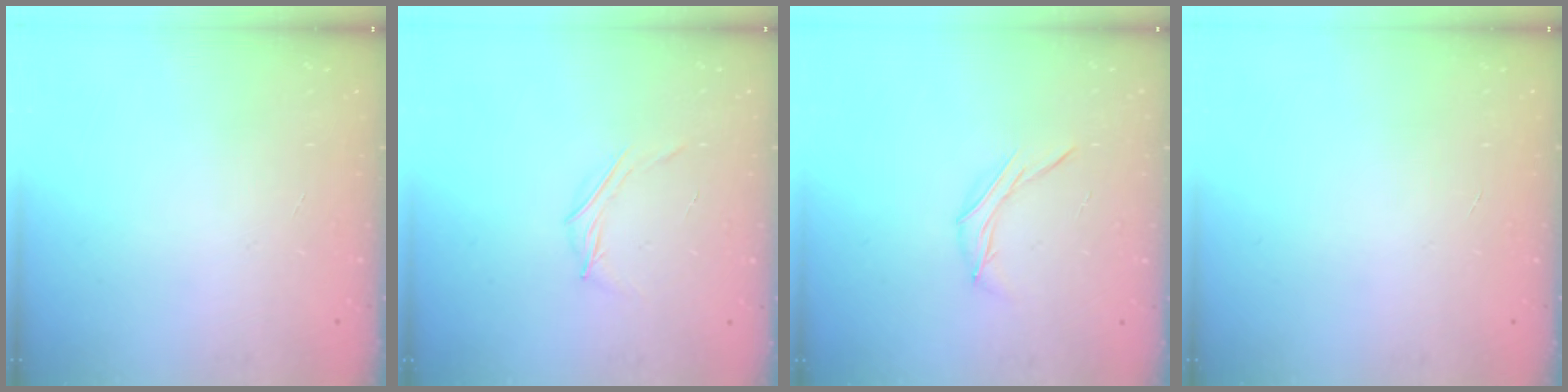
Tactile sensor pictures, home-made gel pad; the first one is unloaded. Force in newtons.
{"total": 3.8, "press": 3.7, "slide": 0.9}
{"total": 6.0, "press": 5.9, "slide": 1.0}
{"total": 0.0}